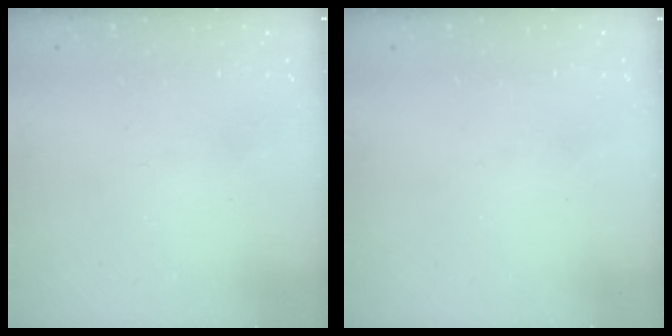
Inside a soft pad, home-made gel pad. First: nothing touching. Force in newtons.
{"total": 0.0}